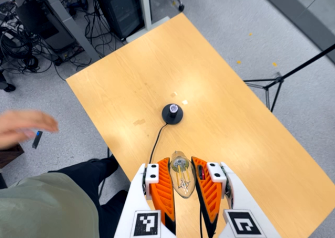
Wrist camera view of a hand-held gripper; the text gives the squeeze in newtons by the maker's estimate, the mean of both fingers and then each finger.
{"total": 22.6, "left": 25.5, "right": 19.7}